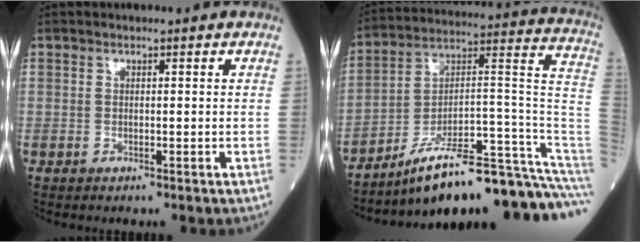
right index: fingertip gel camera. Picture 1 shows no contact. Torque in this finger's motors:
{"motor_torque": [-0.26, -1.30, 0.24, 0.10]}